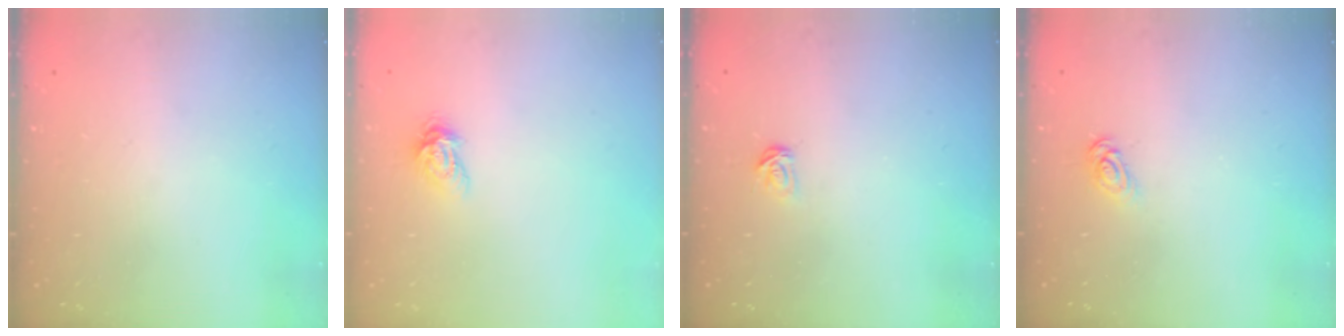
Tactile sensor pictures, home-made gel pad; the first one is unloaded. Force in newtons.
{"total": 4.9, "press": 4.9, "slide": 0.6}
{"total": 3.0, "press": 3.0, "slide": 0.2}
{"total": 3.8, "press": 3.8, "slide": 0.5}